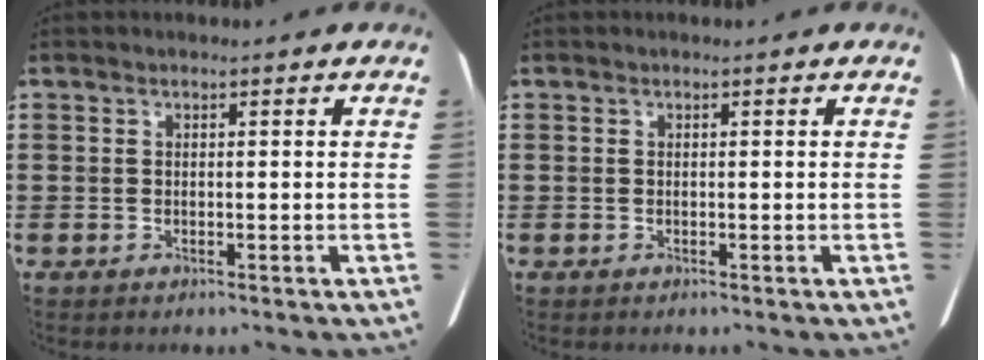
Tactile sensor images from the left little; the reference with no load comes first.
{"total": 0.0}